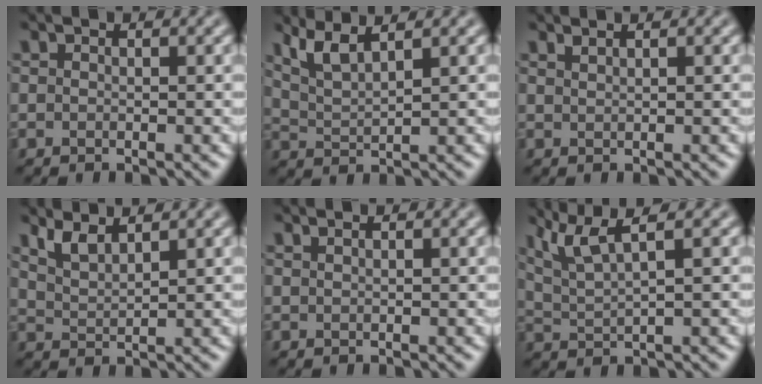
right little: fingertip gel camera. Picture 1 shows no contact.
{"total": 3.3, "force": [3.0, -1.5, 0.1], "torque": [-0.010, 0.004, 0.054]}
{"total": 1.0, "force": [0.9, -0.4, -0.4], "torque": [0.001, 0.001, 0.018]}
{"total": 3.1, "force": [2.6, -1.5, -0.8], "torque": [0.010, 0.006, 0.043]}
{"total": 0.6, "force": [0.3, -0.4, -0.3], "torque": [0.001, -0.002, 0.006]}
{"total": 3.6, "force": [2.9, -1.7, 1.4], "torque": [-0.030, 0.012, 0.059]}